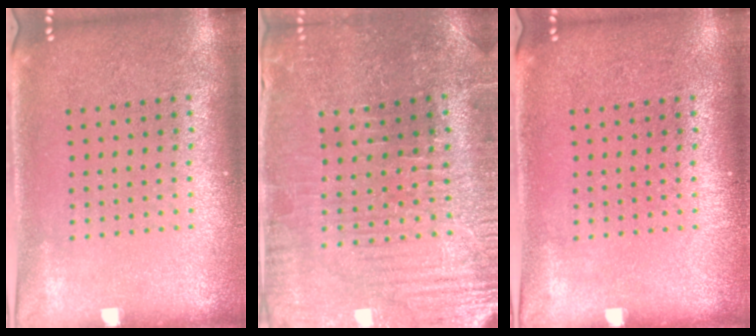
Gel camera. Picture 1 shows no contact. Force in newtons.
{"total": 1.8, "press": 1.8, "slide": 0.3}
{"total": 0.0}